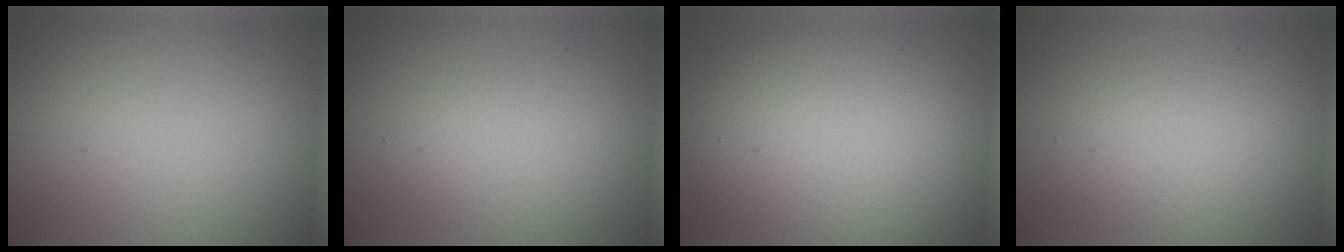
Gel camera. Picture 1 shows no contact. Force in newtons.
{"total": 2.6, "press": 2.6, "slide": 0.1}
{"total": 9.2, "press": 9.2, "slide": 0.3}
{"total": 3.3, "press": 3.3, "slide": 0.1}